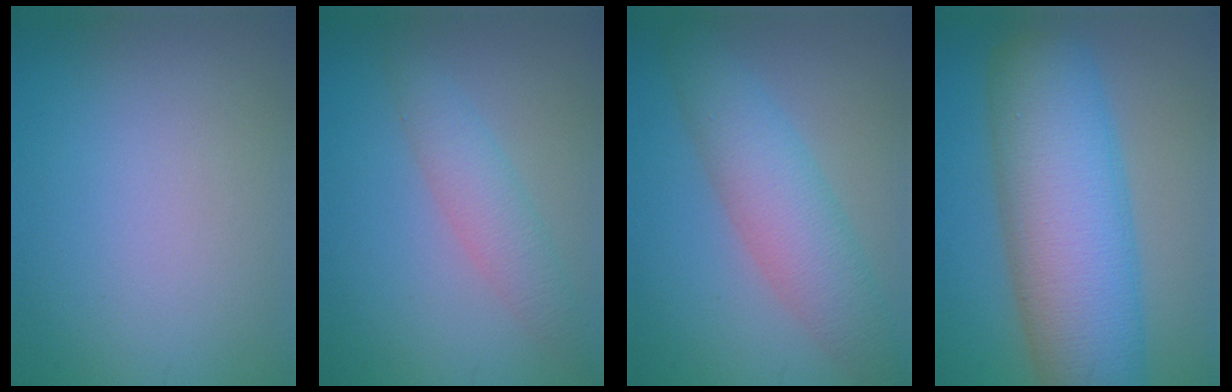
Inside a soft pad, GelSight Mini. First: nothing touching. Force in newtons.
{"total": 2.9, "press": 2.9, "slide": 0.1}
{"total": 5.6, "press": 5.6, "slide": 0.2}
{"total": 12.6, "press": 12.6, "slide": 0.4}